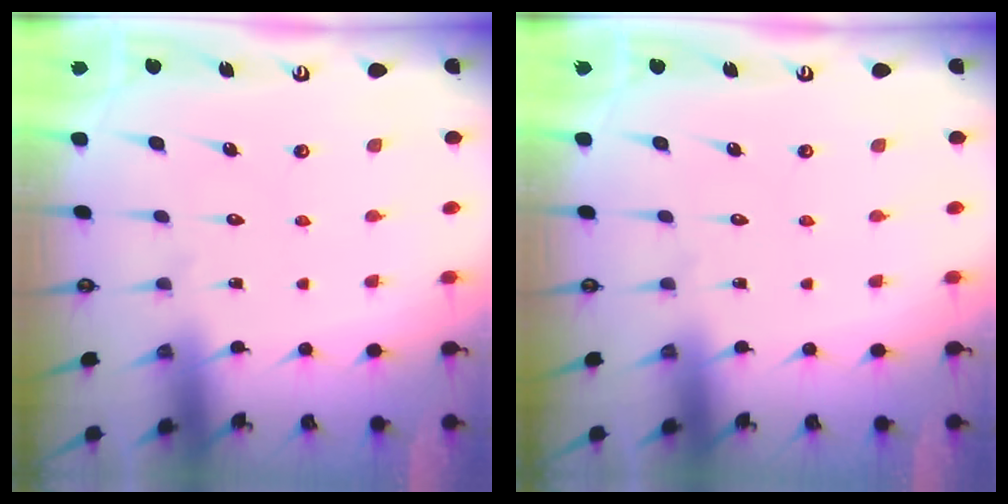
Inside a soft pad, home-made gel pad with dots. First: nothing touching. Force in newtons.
{"total": 0.0}